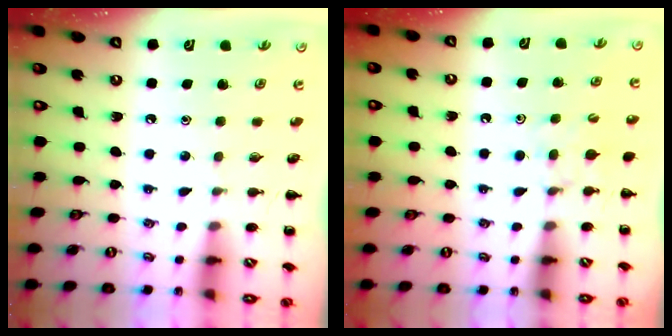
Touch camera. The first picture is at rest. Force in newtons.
{"total": 4.9, "press": 4.6, "slide": 1.6}